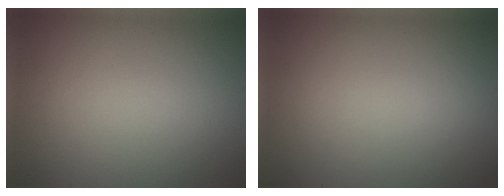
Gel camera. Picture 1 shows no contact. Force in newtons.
{"total": 0.0}